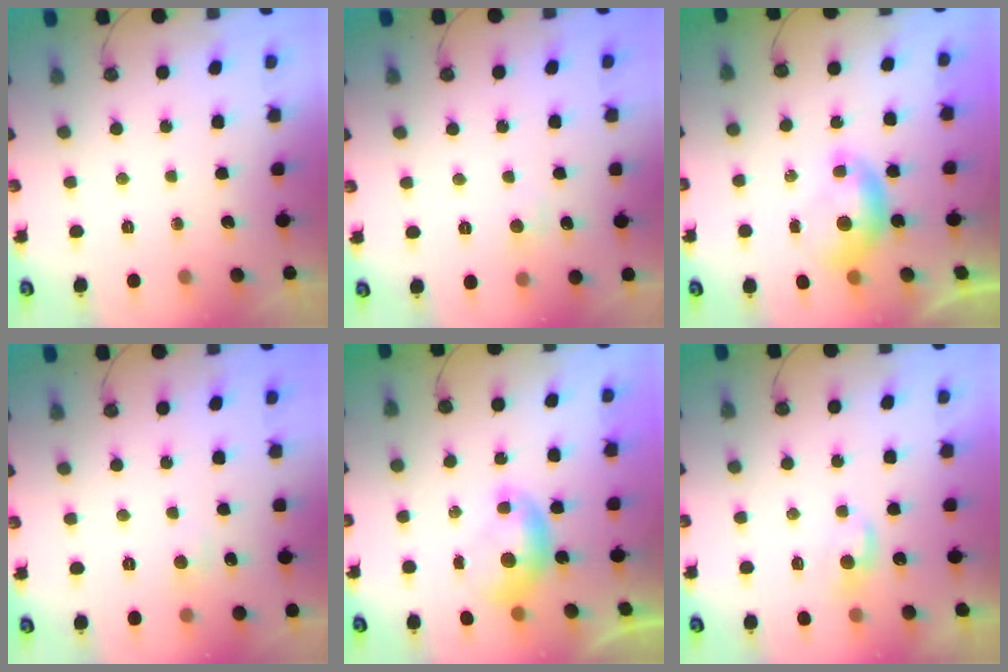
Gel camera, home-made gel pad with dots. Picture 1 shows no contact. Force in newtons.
{"total": 1.6, "press": 1.5, "slide": 0.5}
{"total": 0.0}
{"total": 1.6, "press": 1.5, "slide": 0.5}
{"total": 0.0}
{"total": 1.4, "press": 1.2, "slide": 0.5}